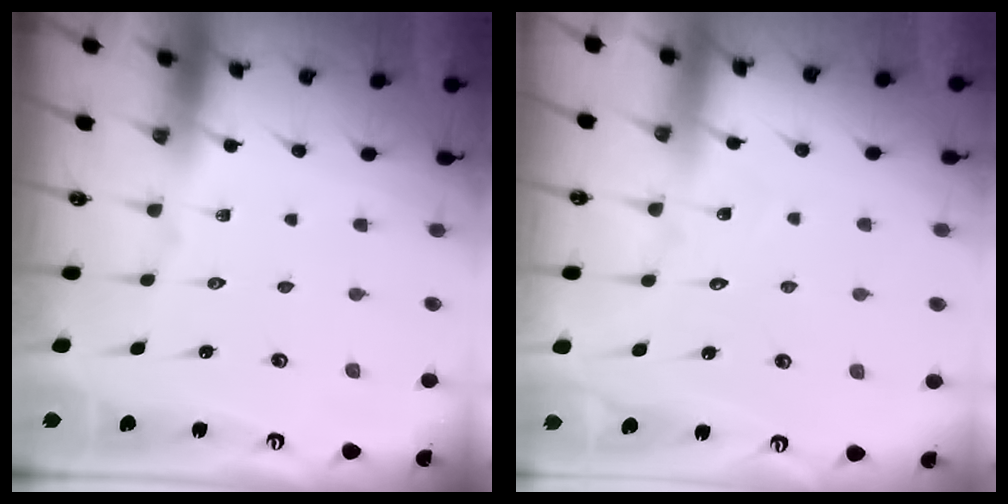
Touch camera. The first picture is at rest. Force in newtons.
{"total": 4.6, "press": 4.6, "slide": 0.5}